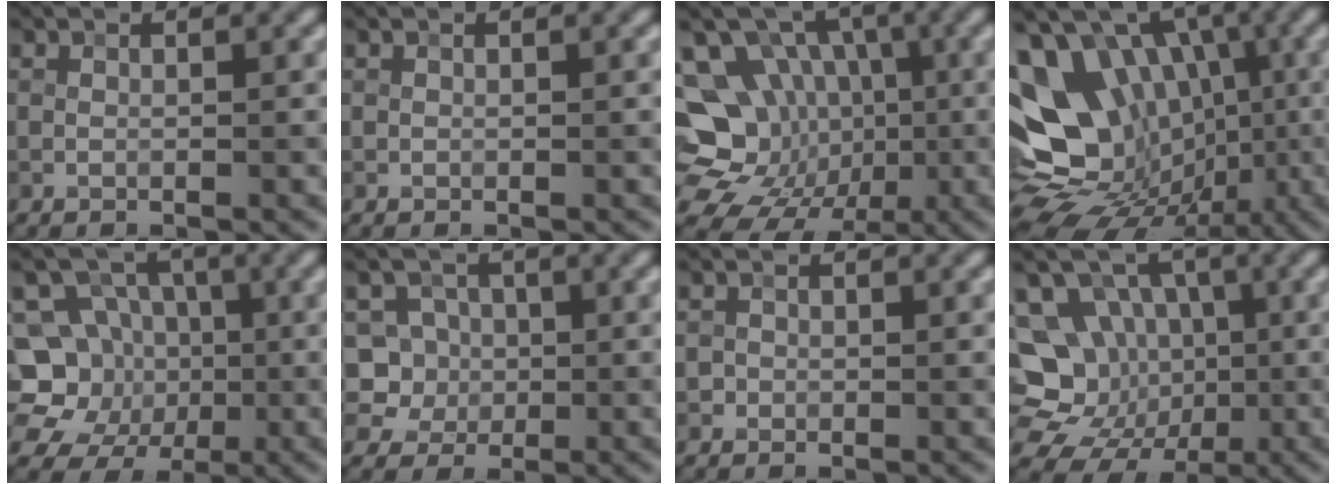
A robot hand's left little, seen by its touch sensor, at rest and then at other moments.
{"total": 0.0}
{"total": 15.0, "force": [-1.0, 13.1, 7.2], "torque": [-0.154, 0.009, -0.021]}
{"total": 15.6, "force": [-1.2, 12.3, 9.5], "torque": [-0.159, 0.002, -0.016]}
{"total": 8.9, "force": [-1.2, 8.3, 3.0], "torque": [-0.051, 0.009, -0.048]}
{"total": 5.6, "force": [0.3, 5.2, 2.1], "torque": [-0.029, 0.027, -0.013]}
{"total": 0.6, "force": [-0.2, 0.6, -0.1], "torque": [0.010, -0.002, -0.005]}
{"total": 13.2, "force": [-0.3, 11.8, 6.0], "torque": [-0.134, 0.031, -0.012]}